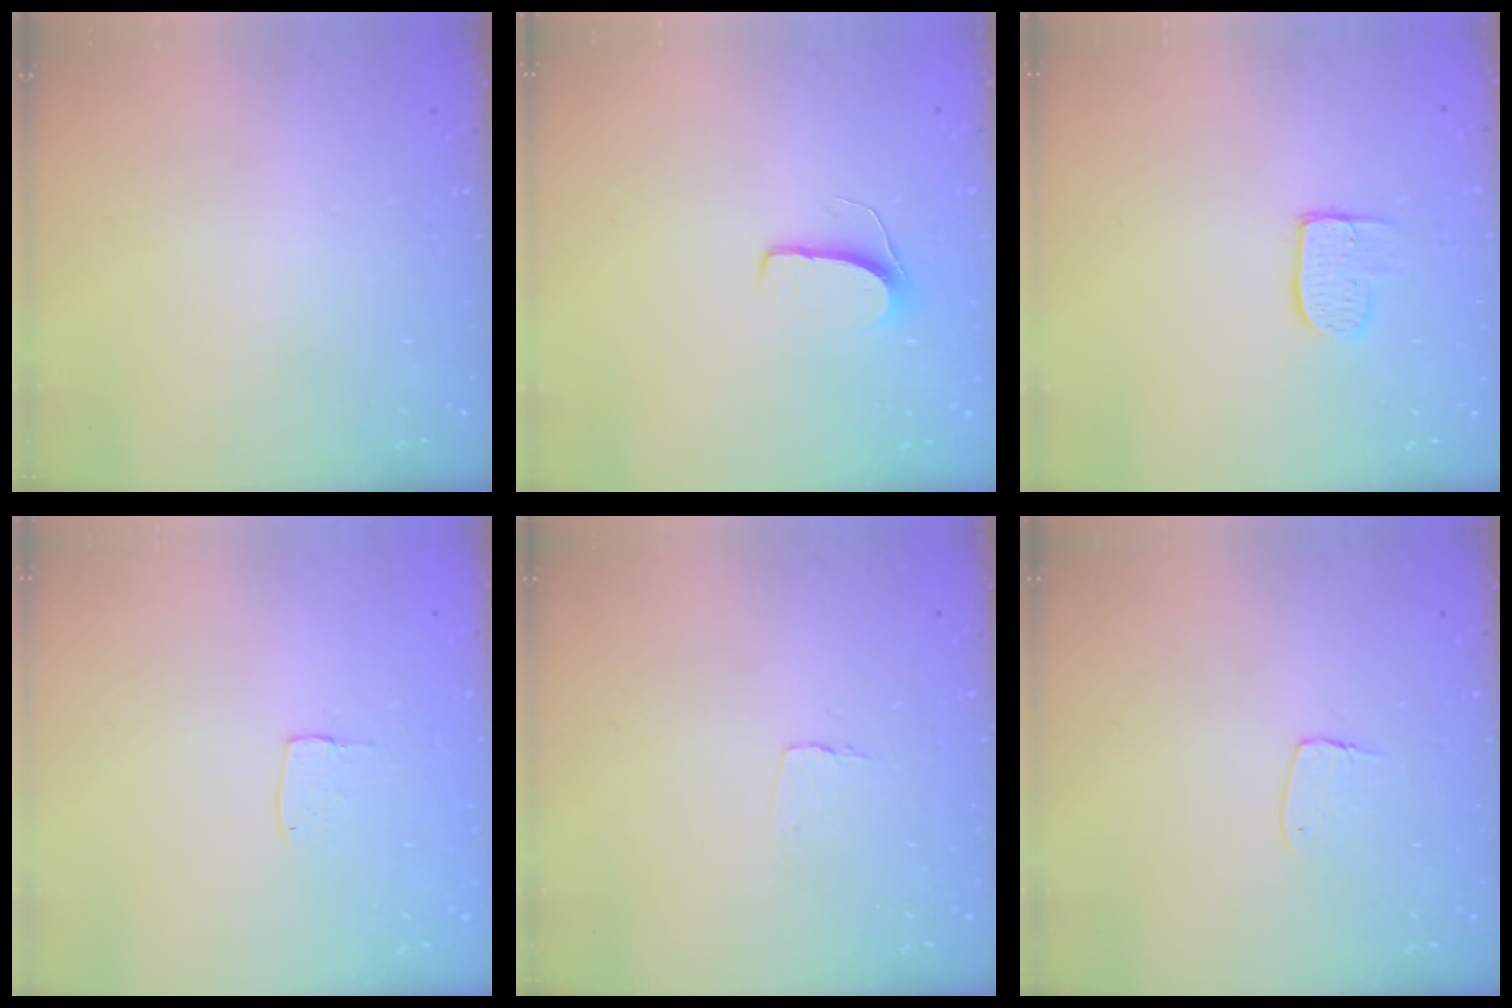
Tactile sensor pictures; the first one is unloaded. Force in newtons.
{"total": 6.4, "press": 6.4, "slide": 0.6}
{"total": 6.8, "press": 6.7, "slide": 0.4}
{"total": 3.5, "press": 3.5, "slide": 0.1}
{"total": 3.4, "press": 3.4, "slide": 0.3}
{"total": 4.6, "press": 4.6, "slide": 0.3}